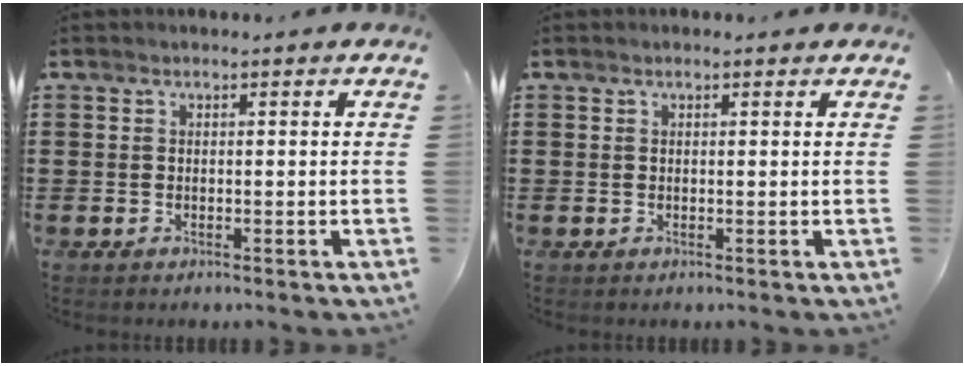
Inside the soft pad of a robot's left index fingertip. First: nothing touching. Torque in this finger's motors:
{"motor_torque": [1.58, 0.27, 0.12, 0.02]}